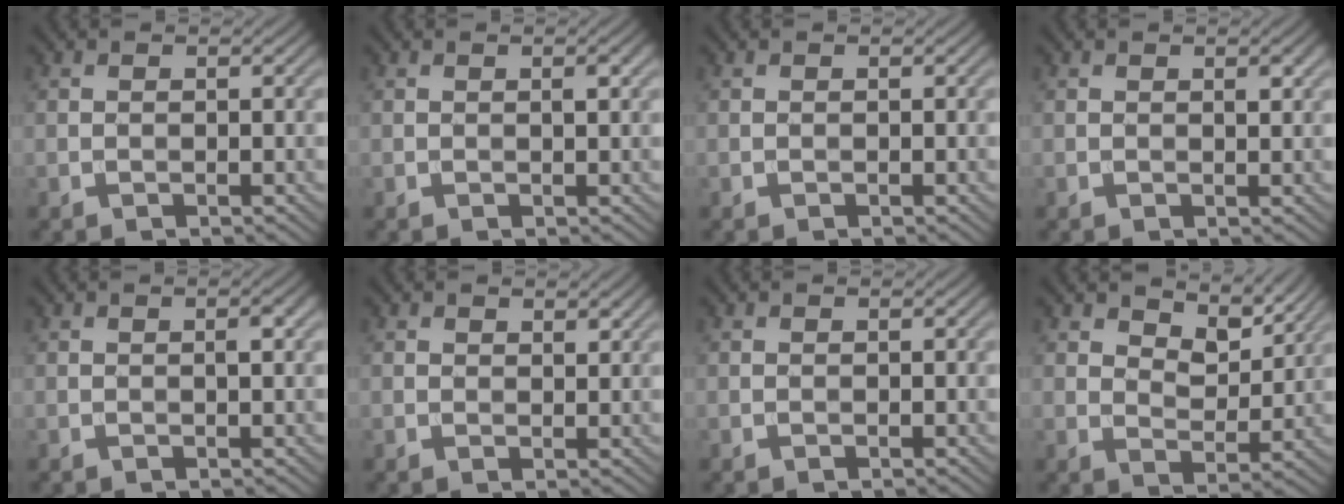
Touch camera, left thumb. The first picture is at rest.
{"total": 1.1, "force": [0.3, 0.2, 1.0], "torque": [-0.014, 0.001, 0.004]}
{"total": 0.0}
{"total": 1.0, "force": [0.5, 0.3, 0.8], "torque": [-0.011, -0.003, 0.010]}
{"total": 1.3, "force": [0.1, 0.3, 1.3], "torque": [-0.018, 0.002, 0.001]}
{"total": 1.6, "force": [1.2, 0.8, 0.7], "torque": [-0.013, 0.000, 0.024]}
{"total": 0.0}
{"total": 7.0, "force": [5.1, 3.5, 3.3], "torque": [-0.062, -0.003, 0.083]}